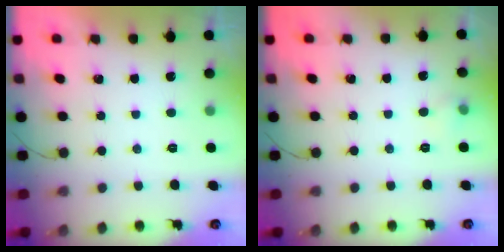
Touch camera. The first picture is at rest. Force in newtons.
{"total": 3.8, "press": 3.4, "slide": 1.6}